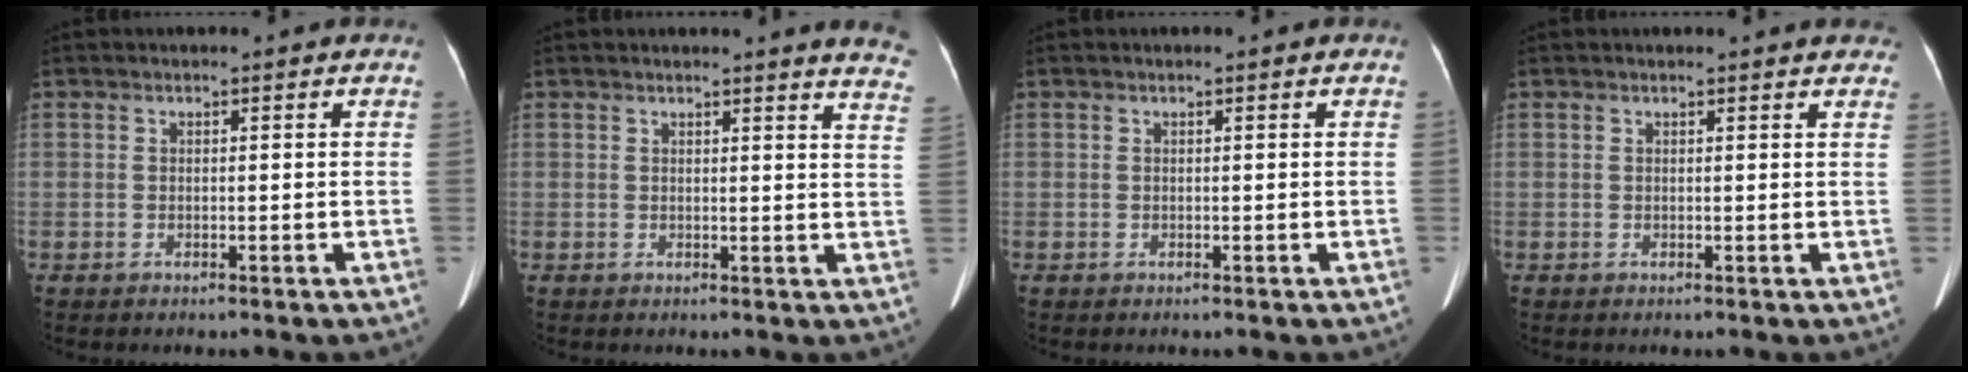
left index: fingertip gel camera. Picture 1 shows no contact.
{"total": 8.5, "force": [8.2, 0.1, 2.4], "torque": [-0.008, -0.059, 0.053]}
{"total": 0.0}
{"total": 7.8, "force": [7.3, 1.8, 2.2], "torque": [-0.013, 0.006, 0.061]}